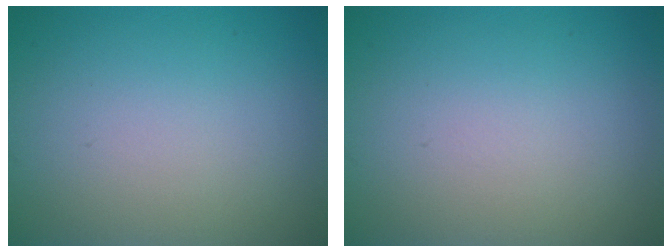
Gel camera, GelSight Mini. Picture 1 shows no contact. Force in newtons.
{"total": 0.0}